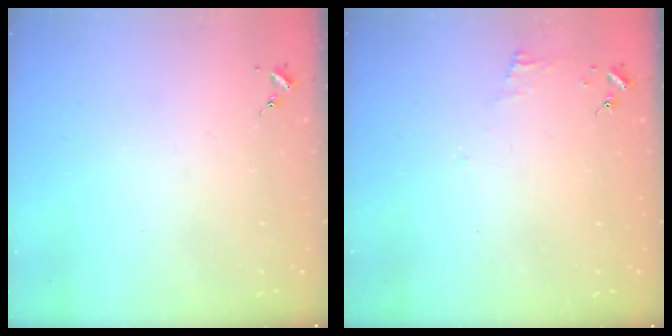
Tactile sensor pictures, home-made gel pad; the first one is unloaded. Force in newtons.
{"total": 3.9, "press": 3.8, "slide": 0.4}